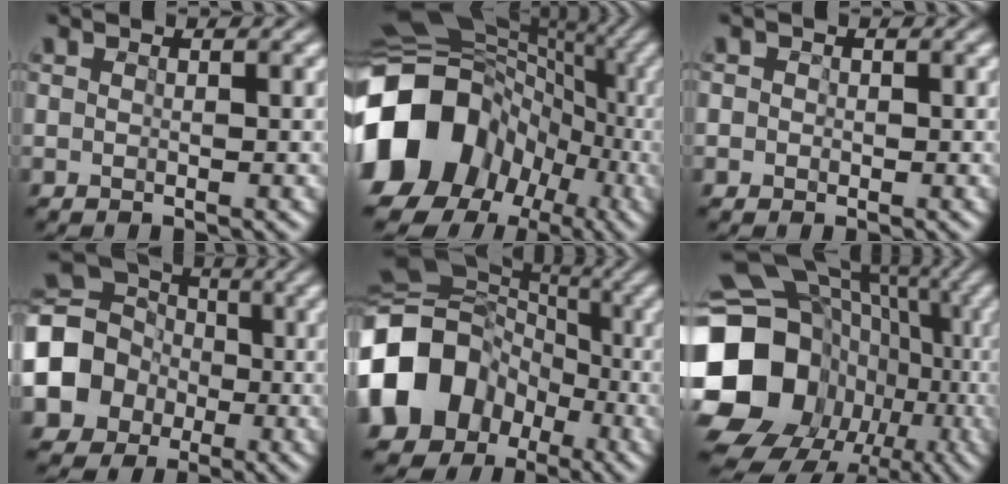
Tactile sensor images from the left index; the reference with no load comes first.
{"total": 17.2, "force": [-3.1, 14.4, 8.9], "torque": [-0.208, -0.001, -0.054]}
{"total": 1.8, "force": [0.0, 1.7, 0.6], "torque": [0.011, 0.021, -0.024]}
{"total": 10.8, "force": [-2.1, 9.5, 4.8], "torque": [-0.110, -0.007, -0.057]}
{"total": 13.8, "force": [-3.9, 11.6, 6.4], "torque": [-0.168, -0.005, -0.087]}
{"total": 21.0, "force": [-3.5, 18.1, 10.1], "torque": [-0.213, 0.000, -0.075]}